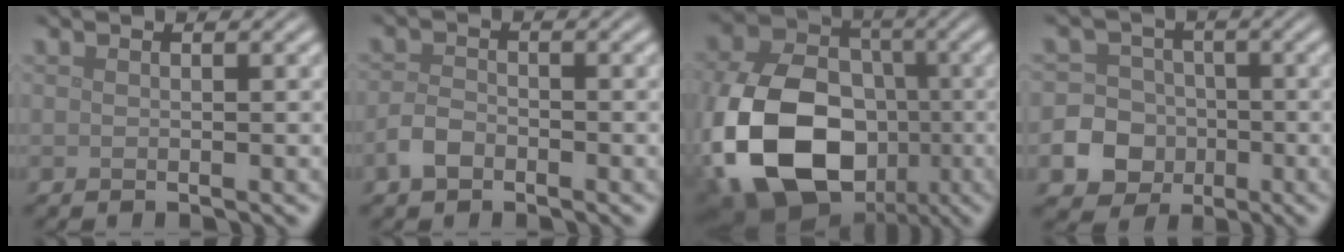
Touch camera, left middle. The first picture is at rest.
{"total": 2.0, "force": [-1.3, 1.1, 1.1], "torque": [-0.019, 0.003, -0.030]}
{"total": 15.5, "force": [-4.4, 11.3, 9.6], "torque": [-0.219, -0.031, -0.081]}
{"total": 10.5, "force": [-3.5, 9.6, 2.2], "torque": [-0.057, -0.020, -0.079]}